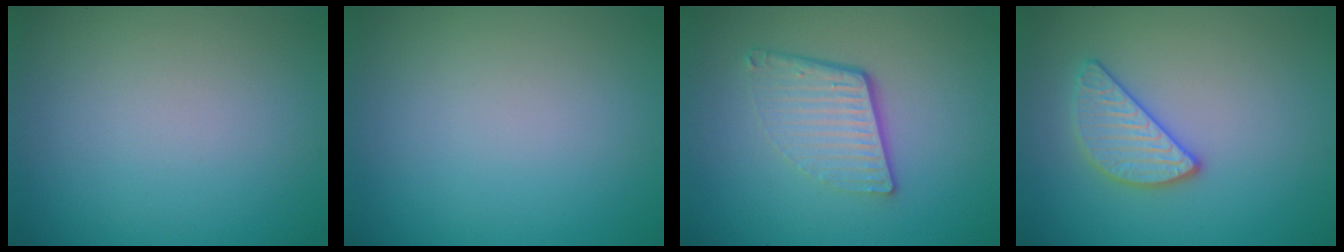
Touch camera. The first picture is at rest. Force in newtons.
{"total": 0.0}
{"total": 4.4, "press": 2.9, "slide": 3.4}
{"total": 2.8, "press": 2.7, "slide": 0.4}